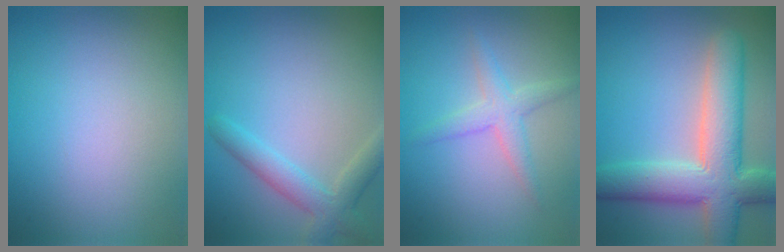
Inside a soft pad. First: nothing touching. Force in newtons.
{"total": 3.2, "press": 3.2, "slide": 0.2}
{"total": 2.3, "press": 2.3, "slide": 0.1}
{"total": 9.0, "press": 9.0, "slide": 0.9}